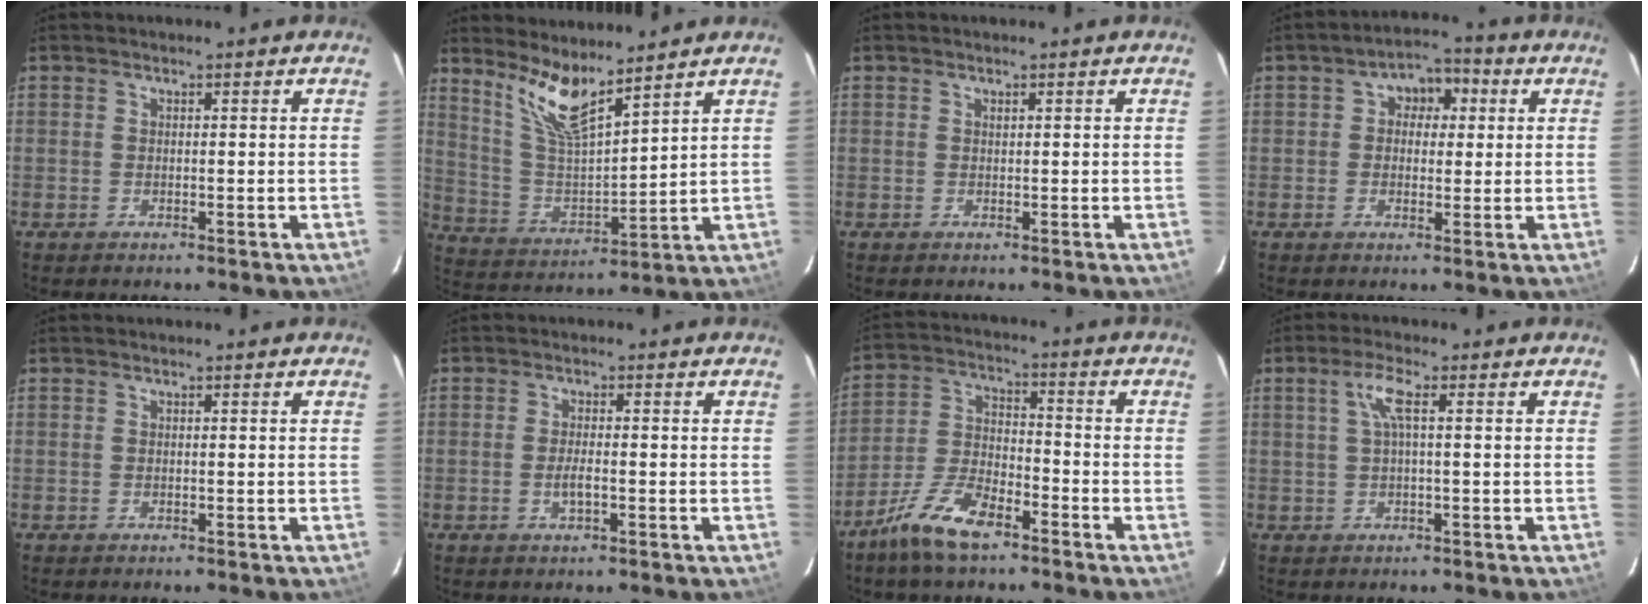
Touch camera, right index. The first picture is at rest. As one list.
[{"total": 10.2, "force": [8.1, 1.5, 6.1], "torque": [-0.119, -0.014, 0.166]}, {"total": 0.0}, {"total": 6.3, "force": [1.4, 4.8, 3.9], "torque": [-0.056, 0.028, 0.023]}, {"total": 0.0}, {"total": 2.5, "force": [-0.9, 0.7, 2.2], "torque": [-0.044, -0.004, -0.015]}, {"total": 10.4, "force": [-7.5, 3.4, 6.3], "torque": [-0.142, -0.002, -0.146]}, {"total": 3.5, "force": [0.7, 0.1, 3.5], "torque": [-0.071, 0.005, 0.015]}]